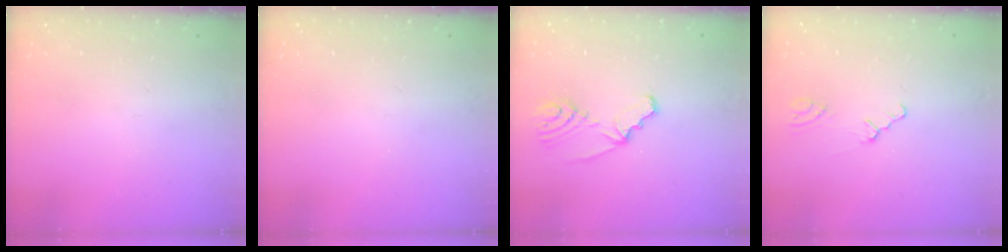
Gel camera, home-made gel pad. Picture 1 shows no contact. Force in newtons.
{"total": 0.0}
{"total": 6.8, "press": 5.7, "slide": 3.7}
{"total": 0.9, "press": 0.8, "slide": 0.2}